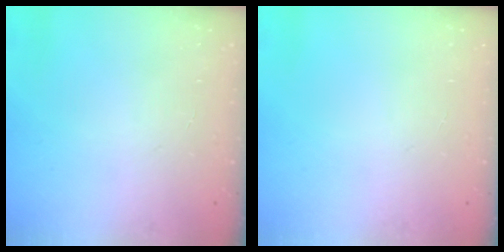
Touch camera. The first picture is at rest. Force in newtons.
{"total": 0.0}